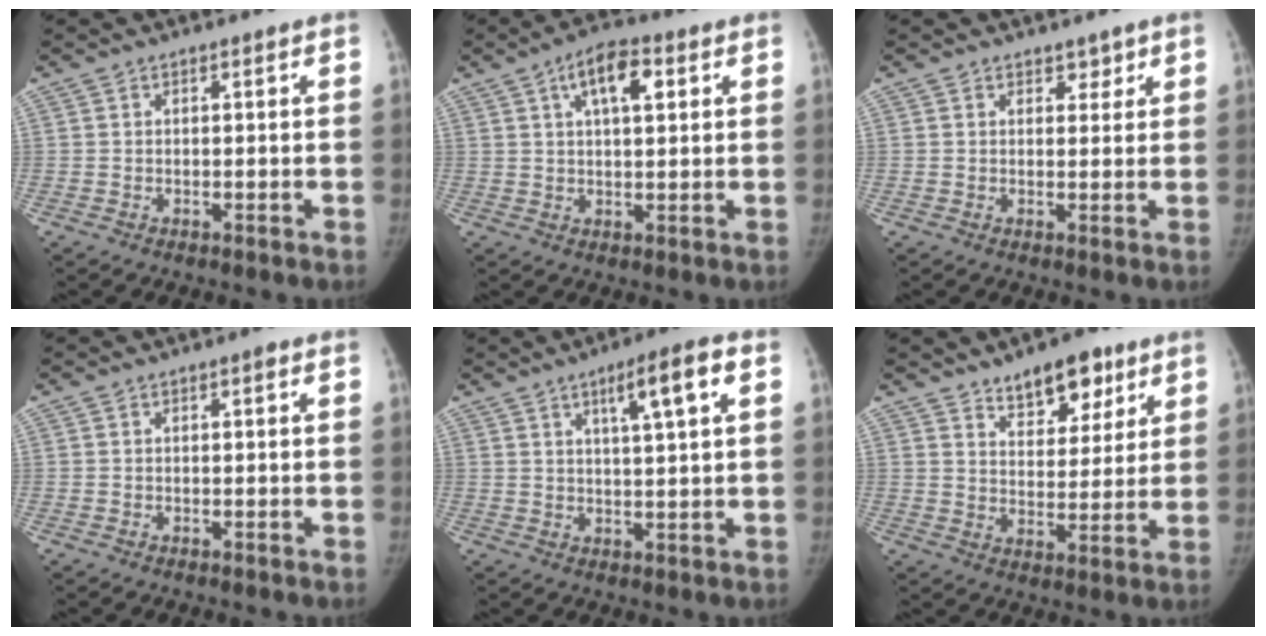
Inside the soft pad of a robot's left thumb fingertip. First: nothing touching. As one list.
[{"total": 8.0, "force": [3.2, 3.5, 6.5], "torque": [-0.093, 0.002, 0.050]}, {"total": 2.2, "force": [1.6, 1.4, 0.5], "torque": [0.016, -0.008, 0.017]}, {"total": 0.5, "force": [0.1, 0.2, 0.5], "torque": [-0.006, 0.001, 0.000]}, {"total": 7.6, "force": [3.3, 0.9, 6.8], "torque": [-0.106, -0.005, 0.051]}, {"total": 10.6, "force": [7.0, 5.4, 5.8], "torque": [-0.048, -0.040, 0.109]}]